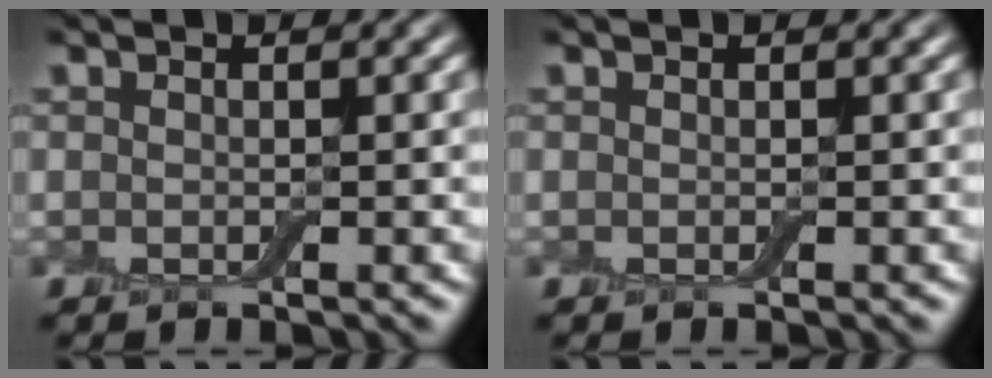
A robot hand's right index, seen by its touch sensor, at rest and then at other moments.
{"total": 0.0}